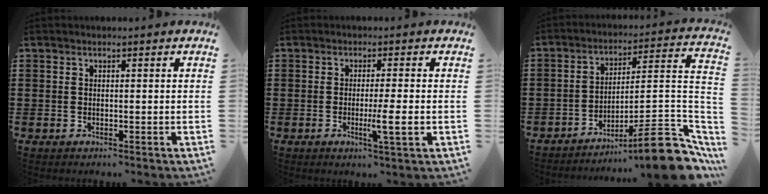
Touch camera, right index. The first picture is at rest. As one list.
[{"total": 4.5, "force": [-1.1, -0.1, 4.4], "torque": [-0.073, -0.013, -0.020]}, {"total": 11.9, "force": [-8.2, 1.4, 8.5], "torque": [-0.114, 0.018, -0.147]}]